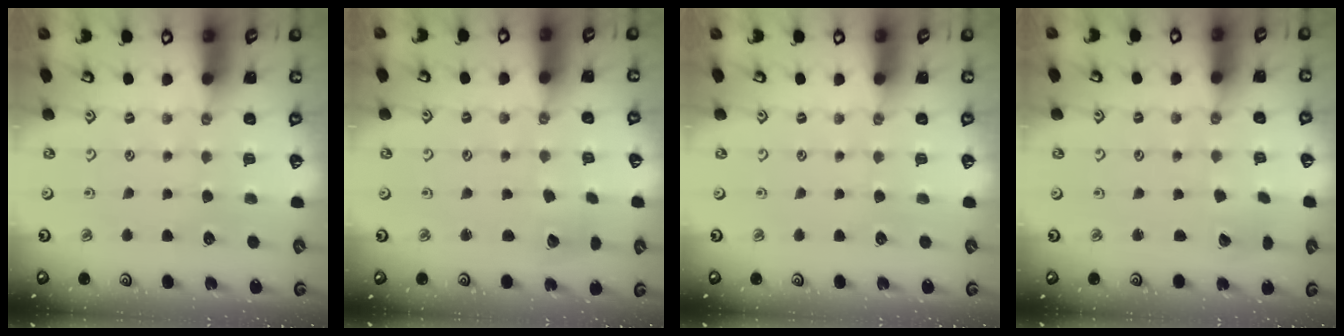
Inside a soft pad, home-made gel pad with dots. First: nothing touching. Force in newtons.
{"total": 2.4, "press": 2.4, "slide": 0.3}
{"total": 0.0}
{"total": 2.6, "press": 2.6, "slide": 0.1}